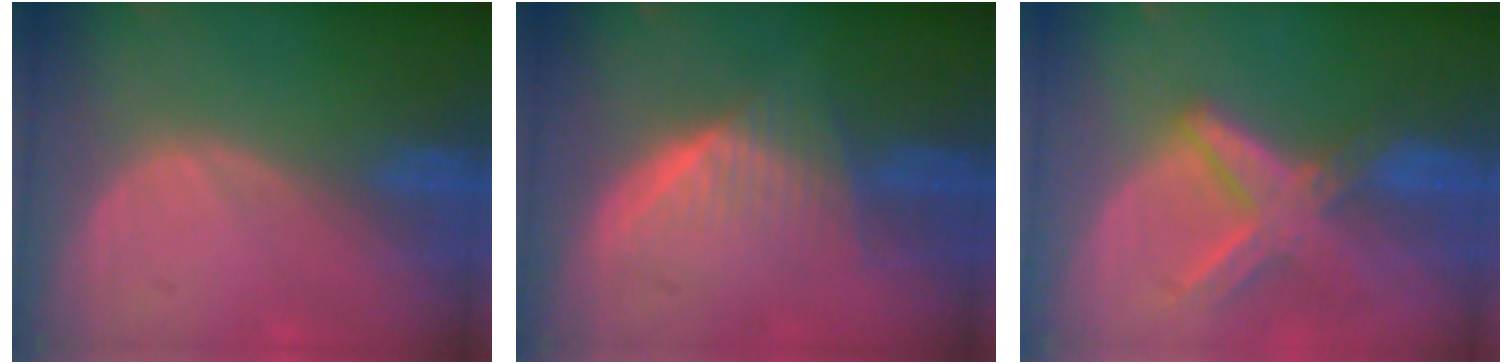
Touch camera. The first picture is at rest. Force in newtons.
{"total": 6.2, "press": 6.1, "slide": 1.2}
{"total": 8.3, "press": 7.1, "slide": 4.3}